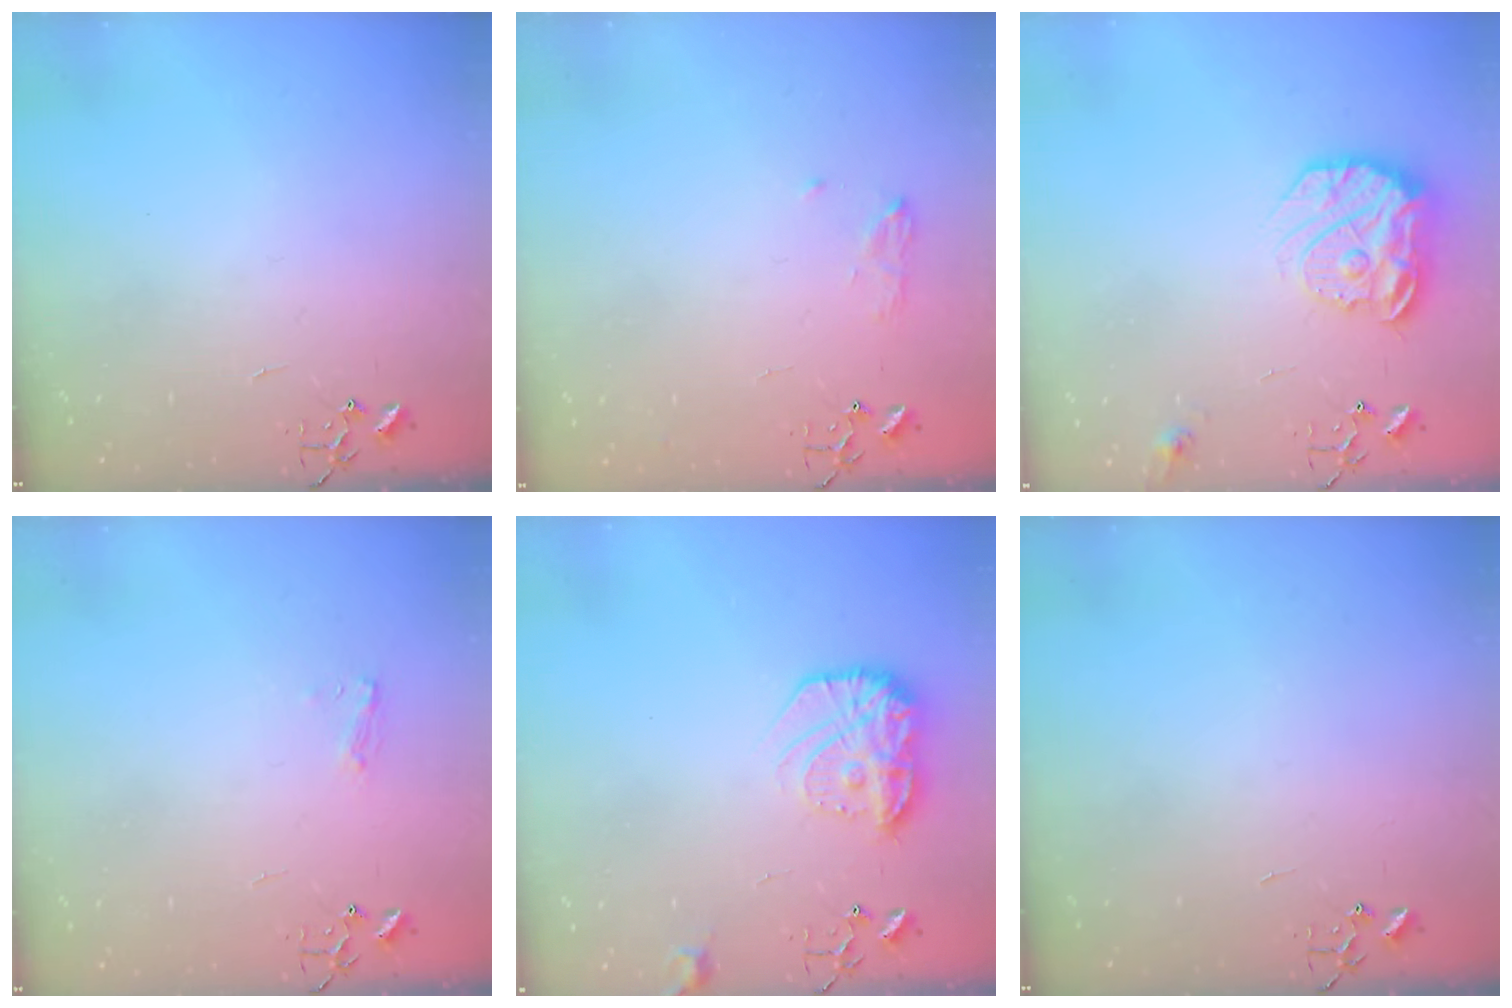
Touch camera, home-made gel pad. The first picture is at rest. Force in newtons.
{"total": 8.4, "press": 8.4, "slide": 0.9}
{"total": 17.2, "press": 17.1, "slide": 1.7}
{"total": 5.7, "press": 5.7, "slide": 0.7}
{"total": 15.1, "press": 15.0, "slide": 1.0}
{"total": 0.0}